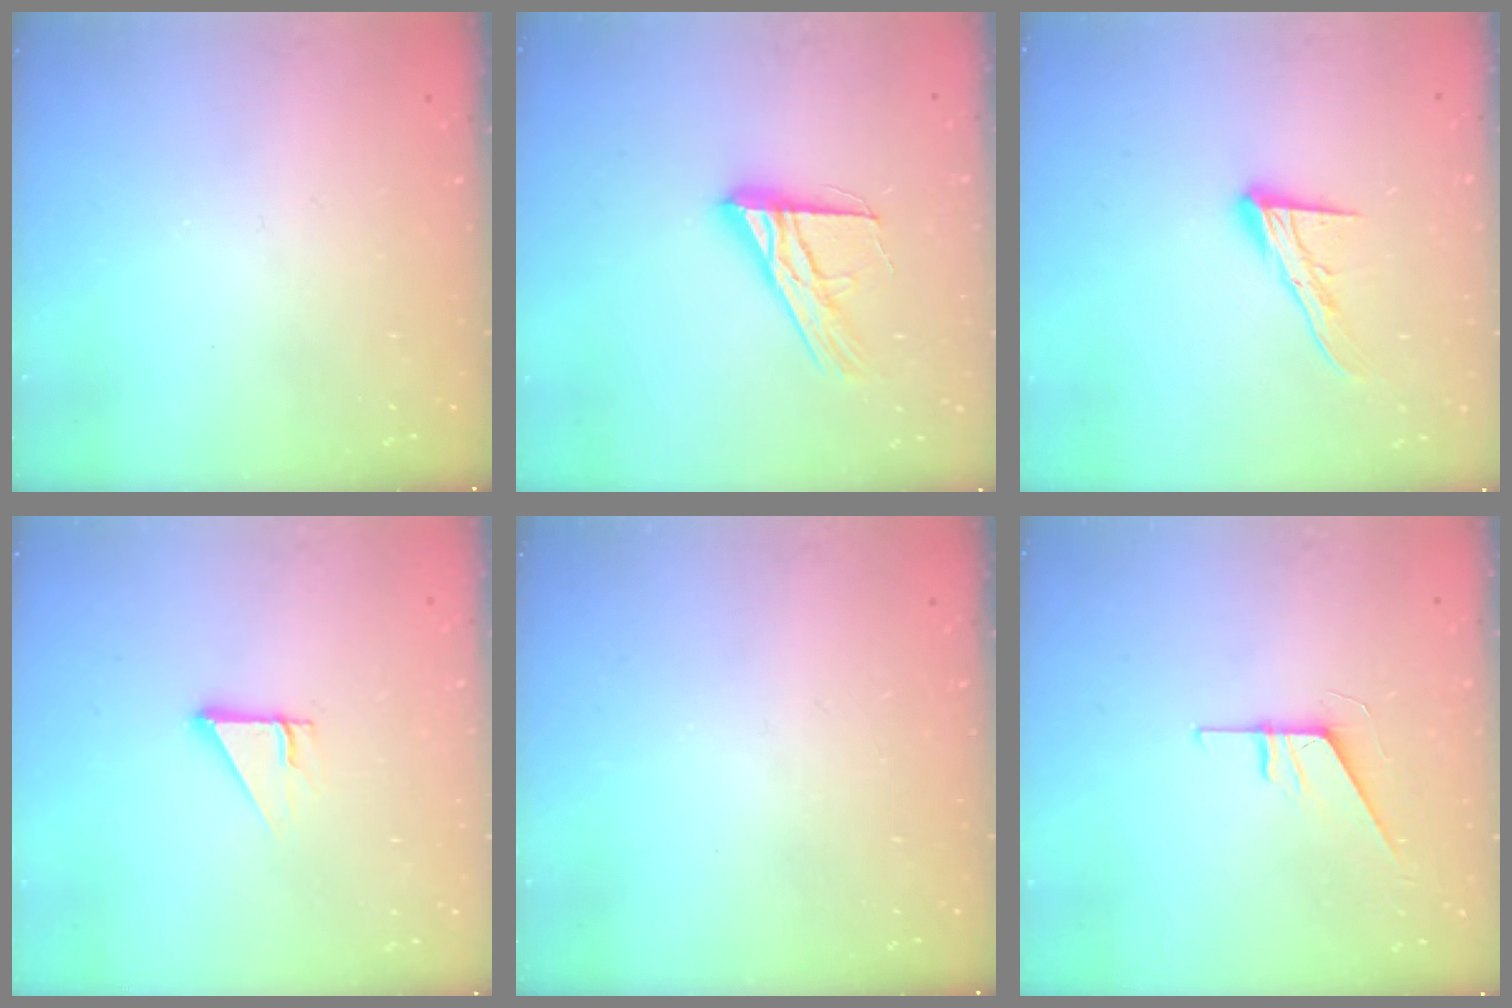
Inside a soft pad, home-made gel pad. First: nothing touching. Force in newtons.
{"total": 14.0, "press": 14.0, "slide": 1.0}
{"total": 12.0, "press": 12.0, "slide": 1.0}
{"total": 2.7, "press": 2.7, "slide": 0.1}
{"total": 0.0}
{"total": 5.9, "press": 5.9, "slide": 0.6}